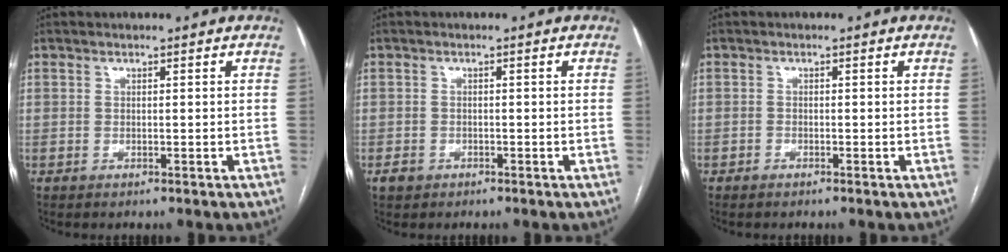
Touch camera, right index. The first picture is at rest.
{"total": 1.6, "force": [-0.9, 1.3, 0.4], "torque": [-0.010, 0.004, -0.012]}
{"total": 0.6, "force": [-0.6, 0.3, 0.2], "torque": [-0.005, 0.001, -0.008]}